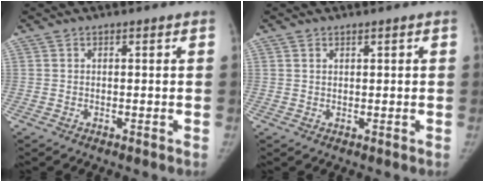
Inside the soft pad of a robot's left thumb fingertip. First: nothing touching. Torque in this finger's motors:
{"motor_torque": [-0.12, -0.13, 0.37, -0.14, -0.06]}